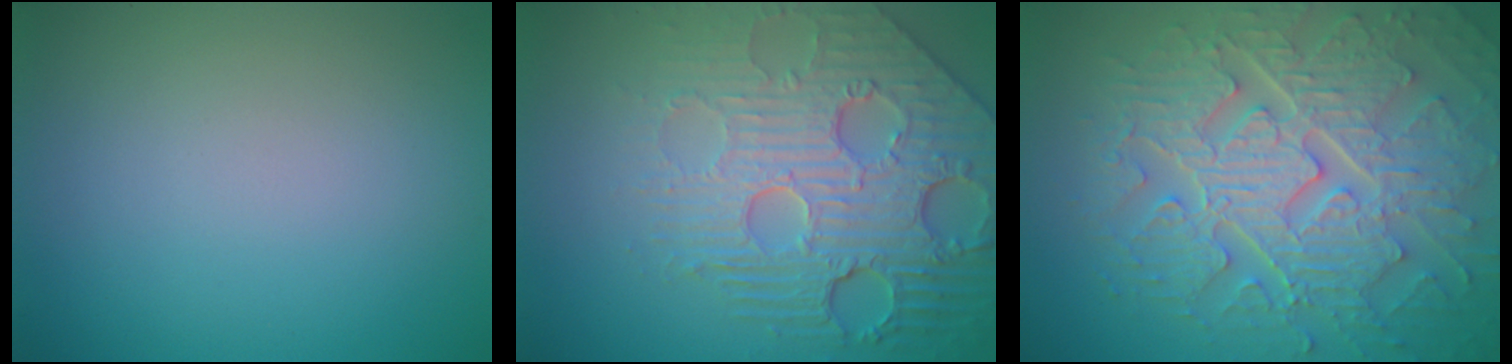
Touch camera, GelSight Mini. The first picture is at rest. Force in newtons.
{"total": 8.6, "press": 5.9, "slide": 6.3}
{"total": 9.2, "press": 6.8, "slide": 6.2}